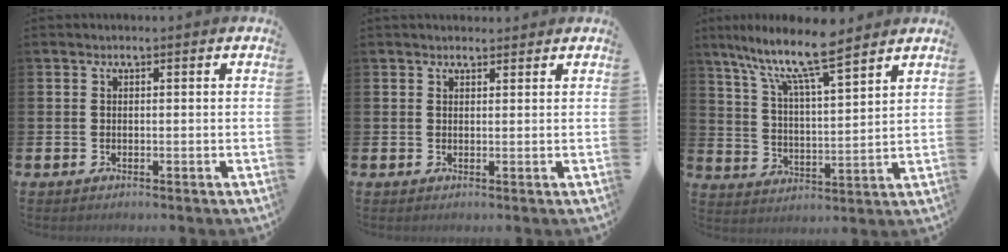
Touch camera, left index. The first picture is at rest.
{"total": 1.5, "force": [1.3, 0.6, 0.2], "torque": [0.017, -0.007, 0.020]}
{"total": 10.2, "force": [8.6, 1.3, 5.2], "torque": [-0.113, -0.052, 0.146]}